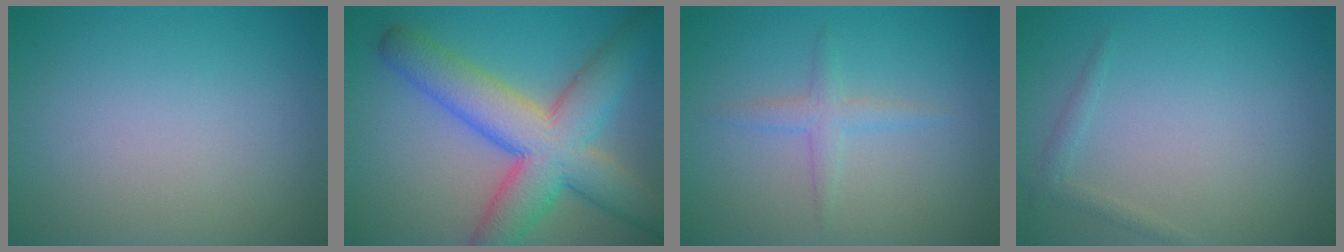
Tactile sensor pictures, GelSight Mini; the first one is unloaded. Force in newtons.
{"total": 9.9, "press": 9.9, "slide": 0.4}
{"total": 1.7, "press": 1.7, "slide": 0.1}
{"total": 1.1, "press": 1.1, "slide": 0.0}